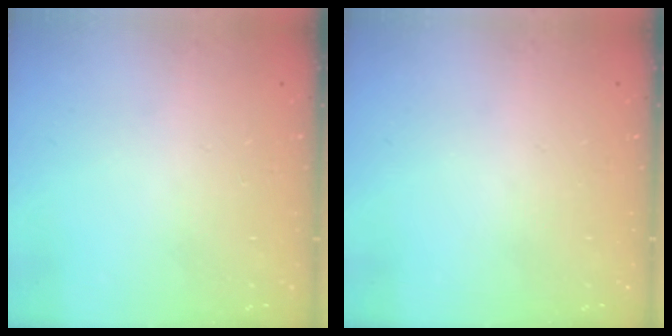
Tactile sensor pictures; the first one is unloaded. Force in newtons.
{"total": 0.0}